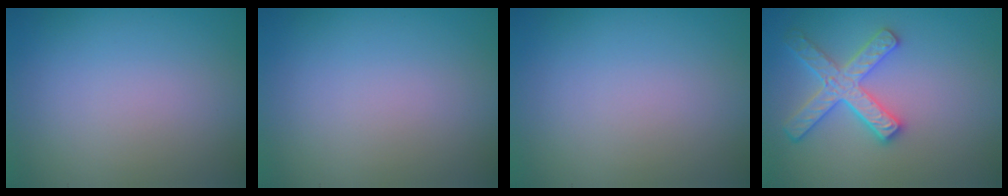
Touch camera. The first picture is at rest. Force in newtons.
{"total": 0.0}
{"total": 0.0}
{"total": 4.2, "press": 3.9, "slide": 1.7}